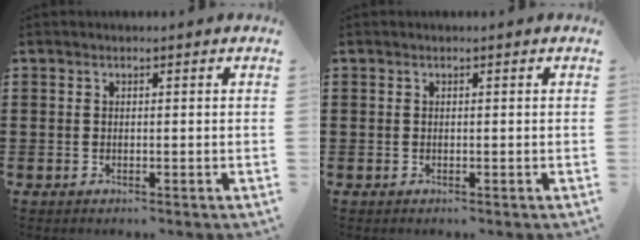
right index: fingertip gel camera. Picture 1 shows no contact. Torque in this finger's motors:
{"motor_torque": [0.33, 0.36, 0.00, 0.00]}